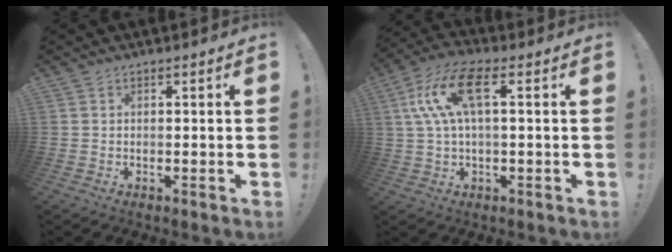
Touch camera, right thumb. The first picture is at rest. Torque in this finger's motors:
{"motor_torque": [0.34, 0.63, 1.44, 0.21, 0.53]}